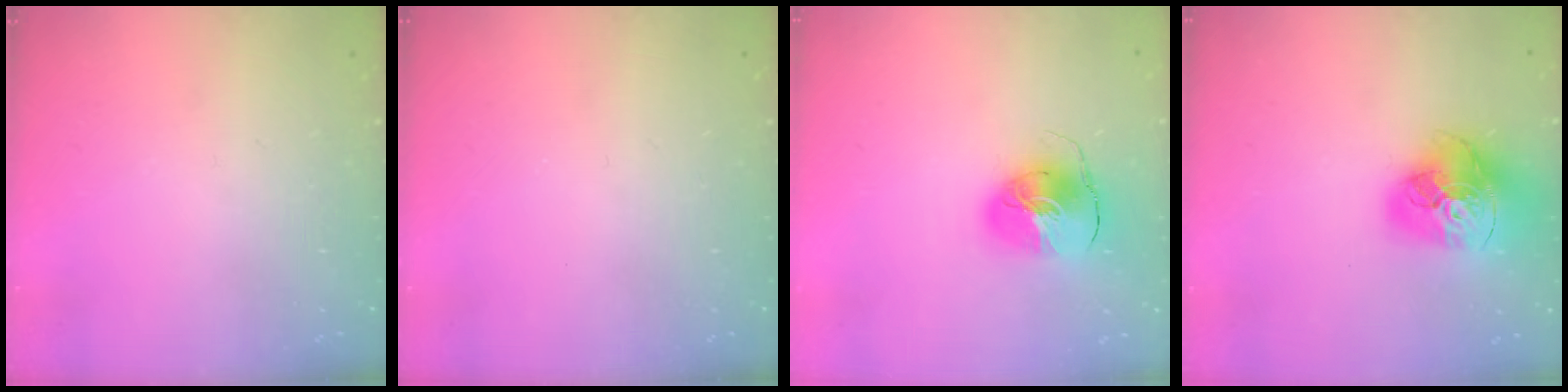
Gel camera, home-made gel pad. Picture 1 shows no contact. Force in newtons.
{"total": 0.0}
{"total": 9.3, "press": 9.2, "slide": 1.3}
{"total": 21.0, "press": 20.9, "slide": 2.1}